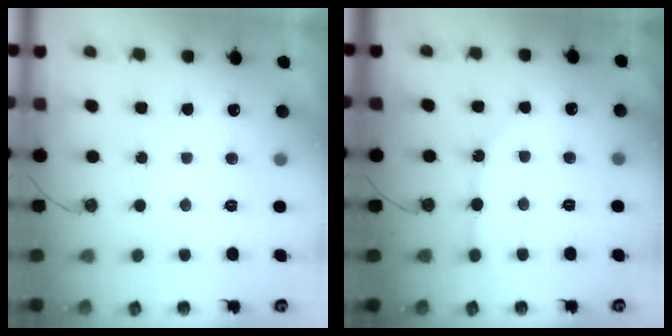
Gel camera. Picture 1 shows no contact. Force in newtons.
{"total": 2.2, "press": 2.2, "slide": 0.3}